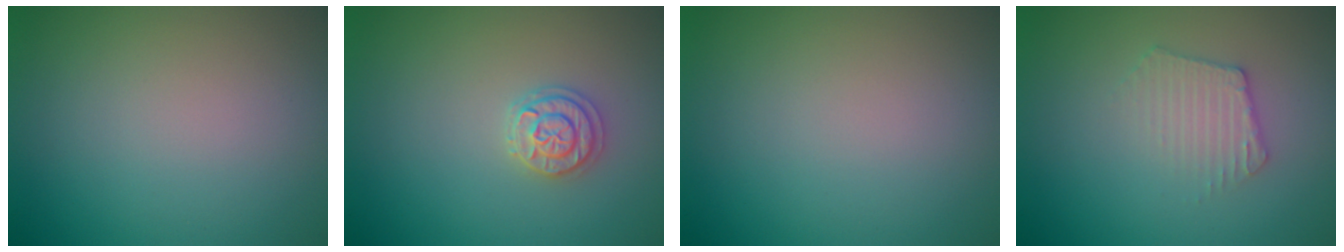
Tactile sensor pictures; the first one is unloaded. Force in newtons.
{"total": 2.1, "press": 2.1, "slide": 0.5}
{"total": 0.0}
{"total": 2.4, "press": 2.4, "slide": 0.3}